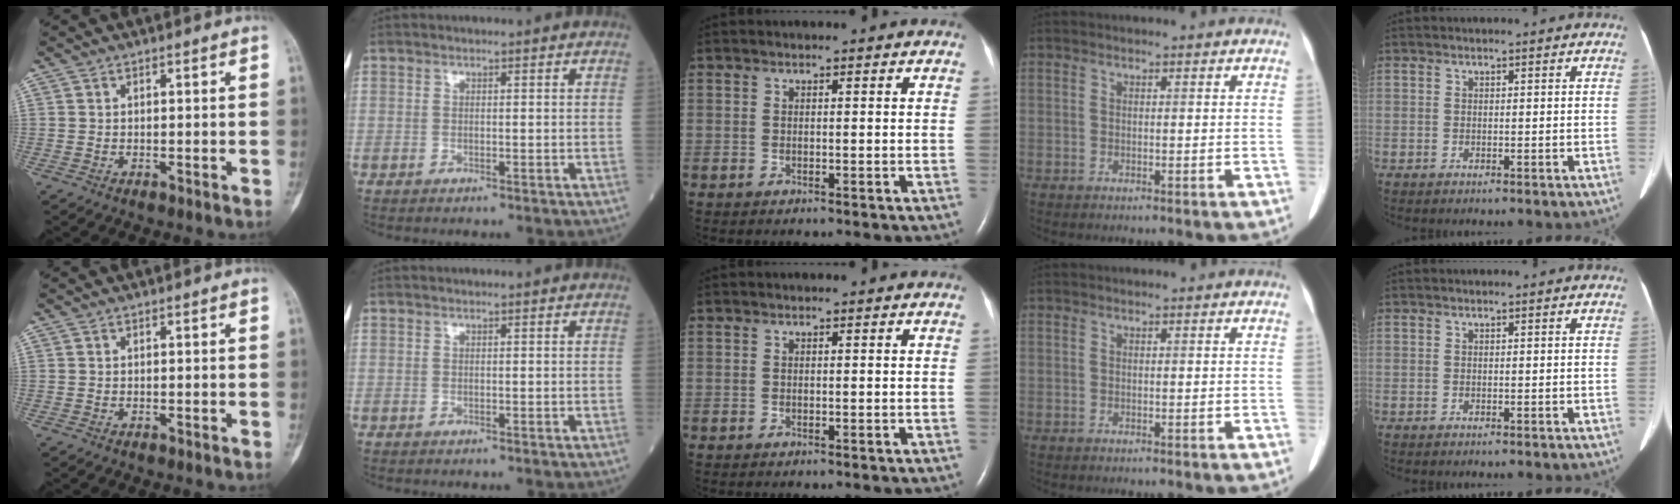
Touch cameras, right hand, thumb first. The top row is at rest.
{}